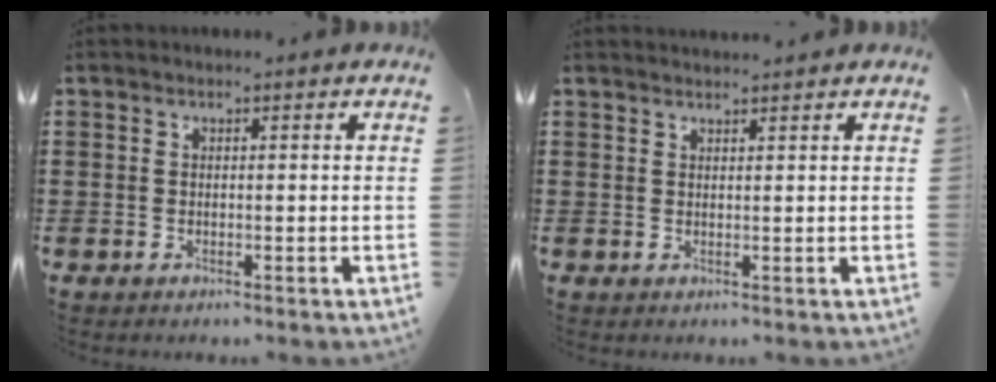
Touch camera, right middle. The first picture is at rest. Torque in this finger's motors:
{"motor_torque": [-0.11, 0.27, -0.20, -0.02]}